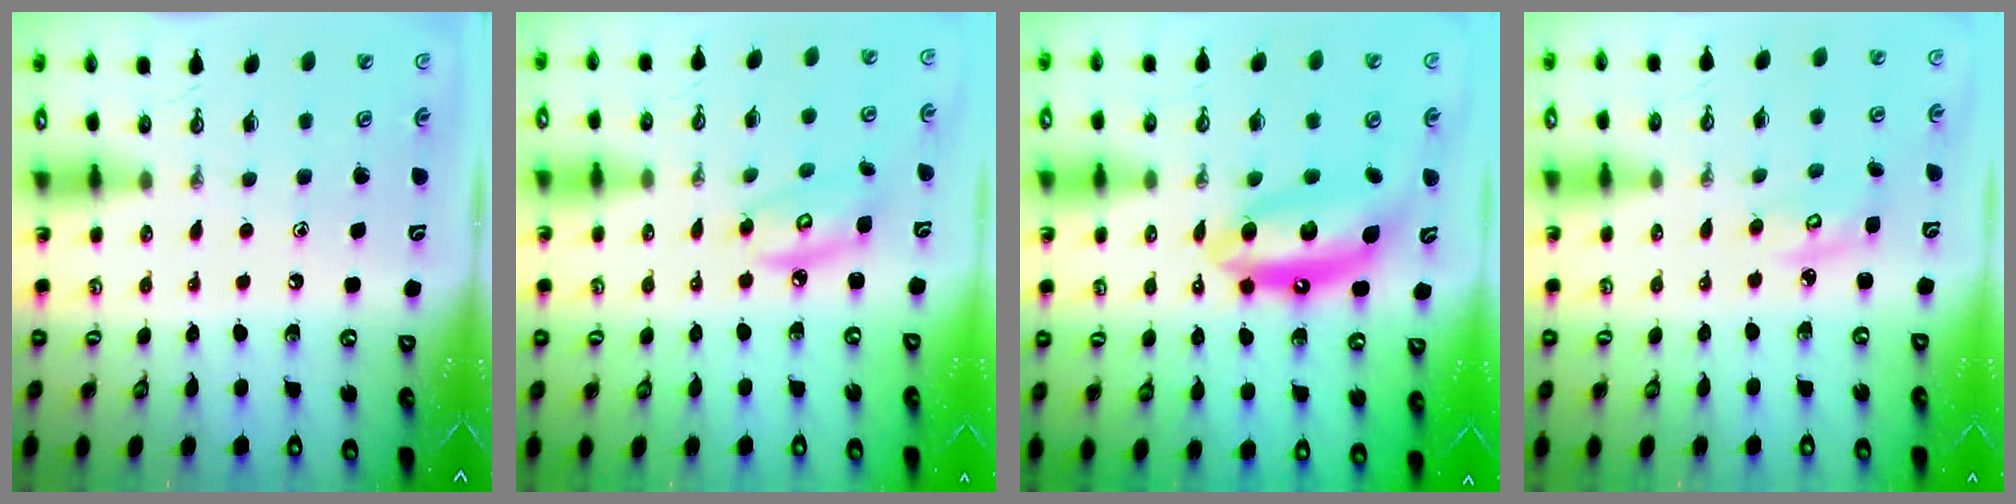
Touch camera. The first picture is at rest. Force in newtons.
{"total": 6.8, "press": 6.8, "slide": 0.3}
{"total": 11.6, "press": 11.6, "slide": 1.3}
{"total": 3.0, "press": 3.0, "slide": 0.1}